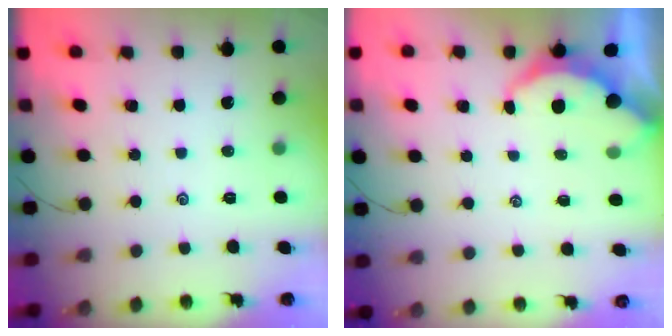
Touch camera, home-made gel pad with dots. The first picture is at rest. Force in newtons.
{"total": 3.3, "press": 3.3, "slide": 0.3}